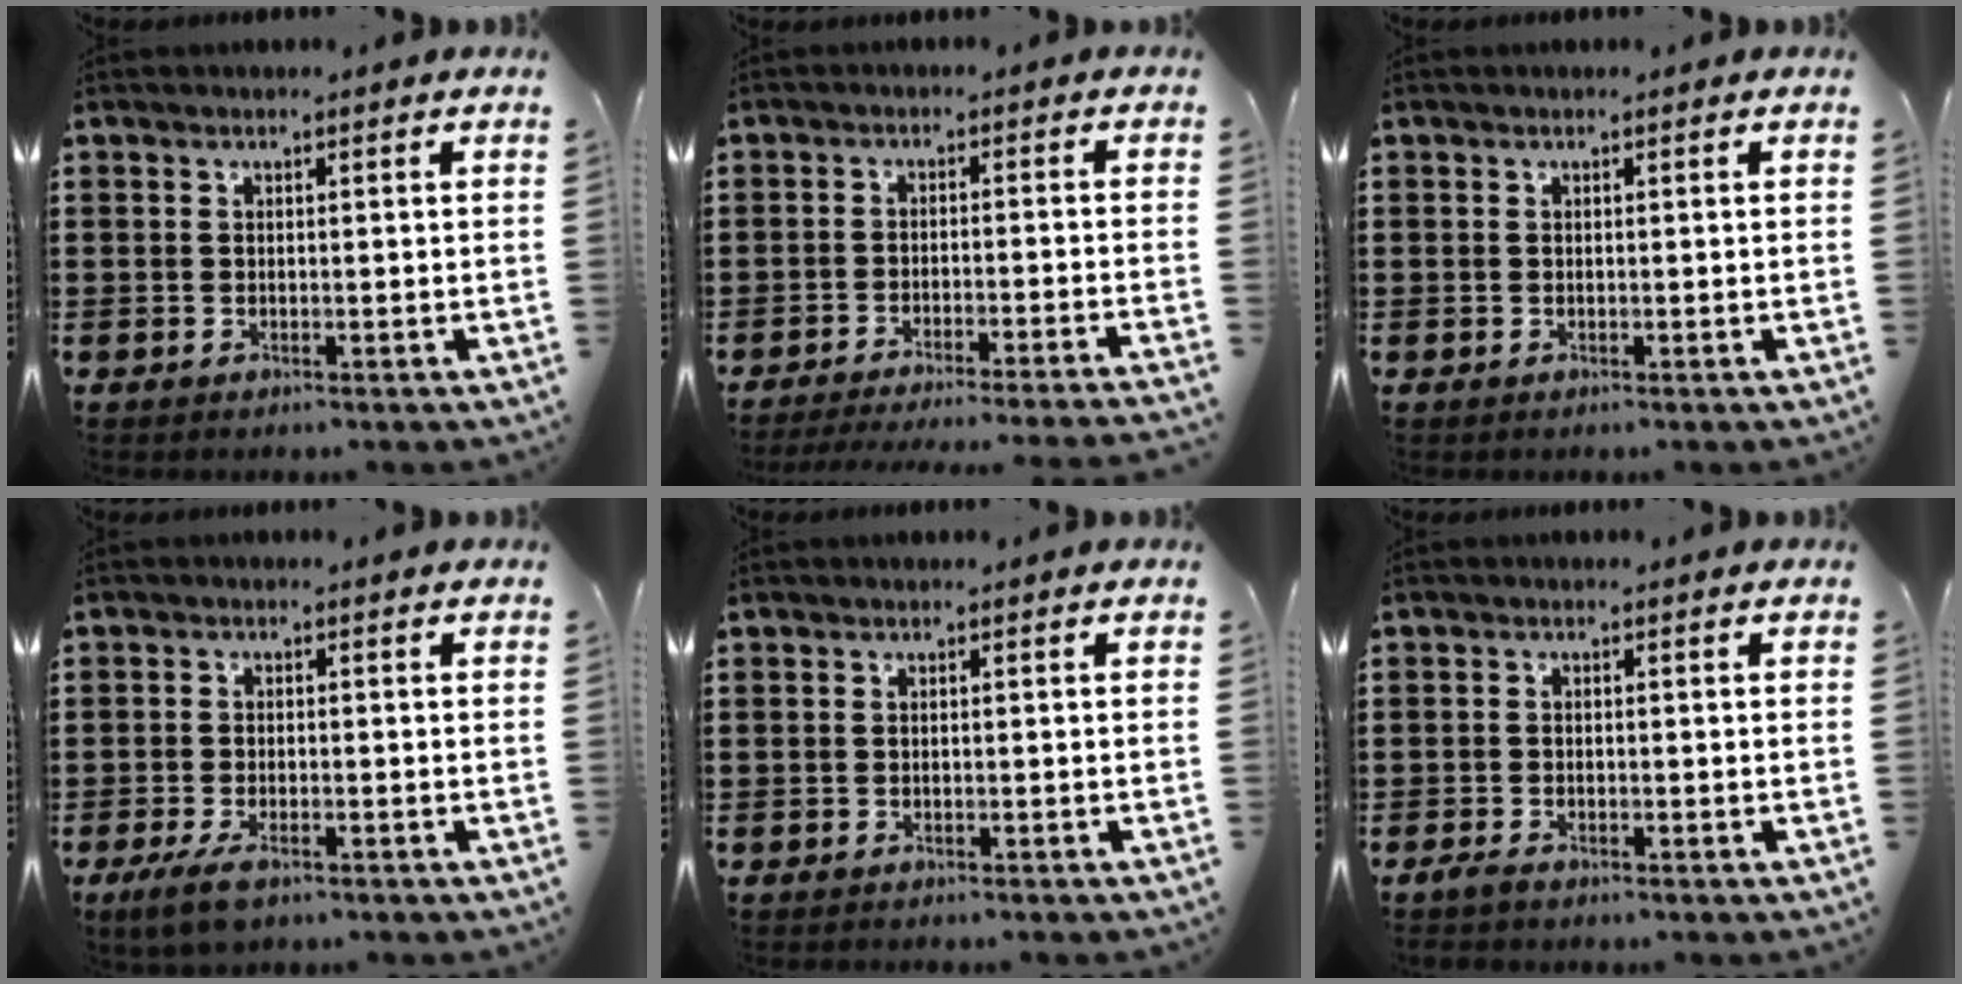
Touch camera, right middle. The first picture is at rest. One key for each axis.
{"total": 3.4, "fx": -3.2, "fy": -0.5, "fz": 1.1, "tx": -0.018, "ty": -0.004, "tz": -0.064}
{"total": 0.0}
{"total": 3.3, "fx": -2.4, "fy": 1.1, "fz": 2.0, "tx": -0.055, "ty": -0.006, "tz": -0.049}
{"total": 0.6, "fx": -0.6, "fy": 0.0, "fz": 0.0, "tx": -0.002, "ty": 0.000, "tz": -0.014}
{"total": 1.4, "fx": -1.2, "fy": 0.3, "fz": 0.7, "tx": -0.024, "ty": -0.004, "tz": -0.025}